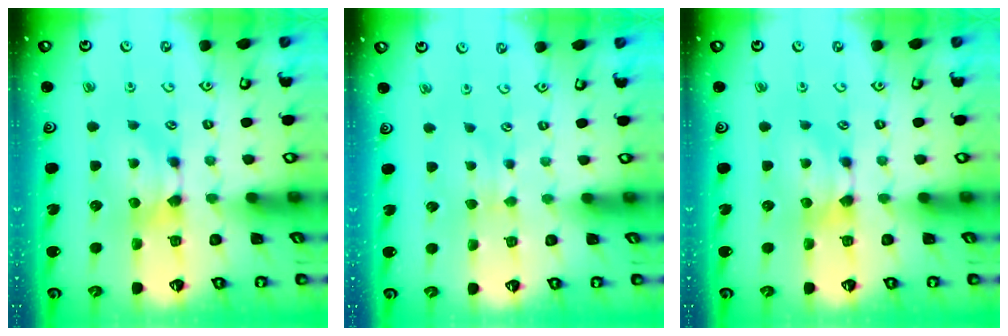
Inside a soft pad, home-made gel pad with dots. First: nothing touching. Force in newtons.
{"total": 2.1, "press": 2.0, "slide": 0.4}
{"total": 0.0}